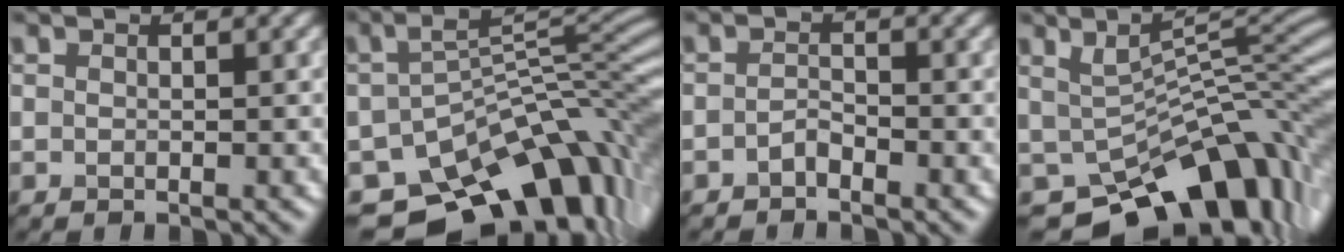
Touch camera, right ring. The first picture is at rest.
{"total": 13.3, "force": [-7.6, 6.6, 8.6], "torque": [-0.141, -0.008, -0.112]}
{"total": 1.1, "force": [-0.8, 0.3, 0.6], "torque": [-0.013, 0.004, -0.018]}
{"total": 10.5, "force": [-4.2, 4.9, 8.3], "torque": [-0.123, -0.002, -0.062]}